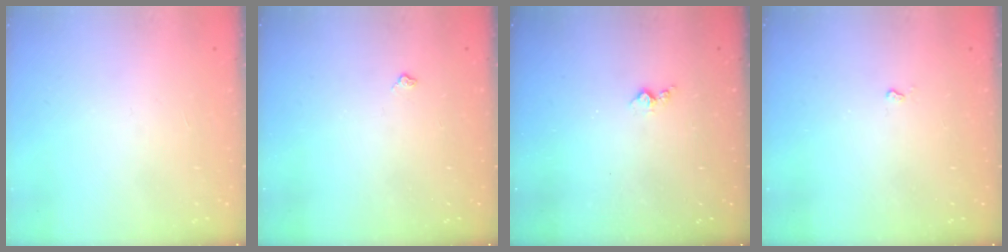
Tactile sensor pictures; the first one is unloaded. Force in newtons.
{"total": 4.2, "press": 4.2, "slide": 0.5}
{"total": 3.7, "press": 3.7, "slide": 0.4}
{"total": 2.4, "press": 2.3, "slide": 0.5}